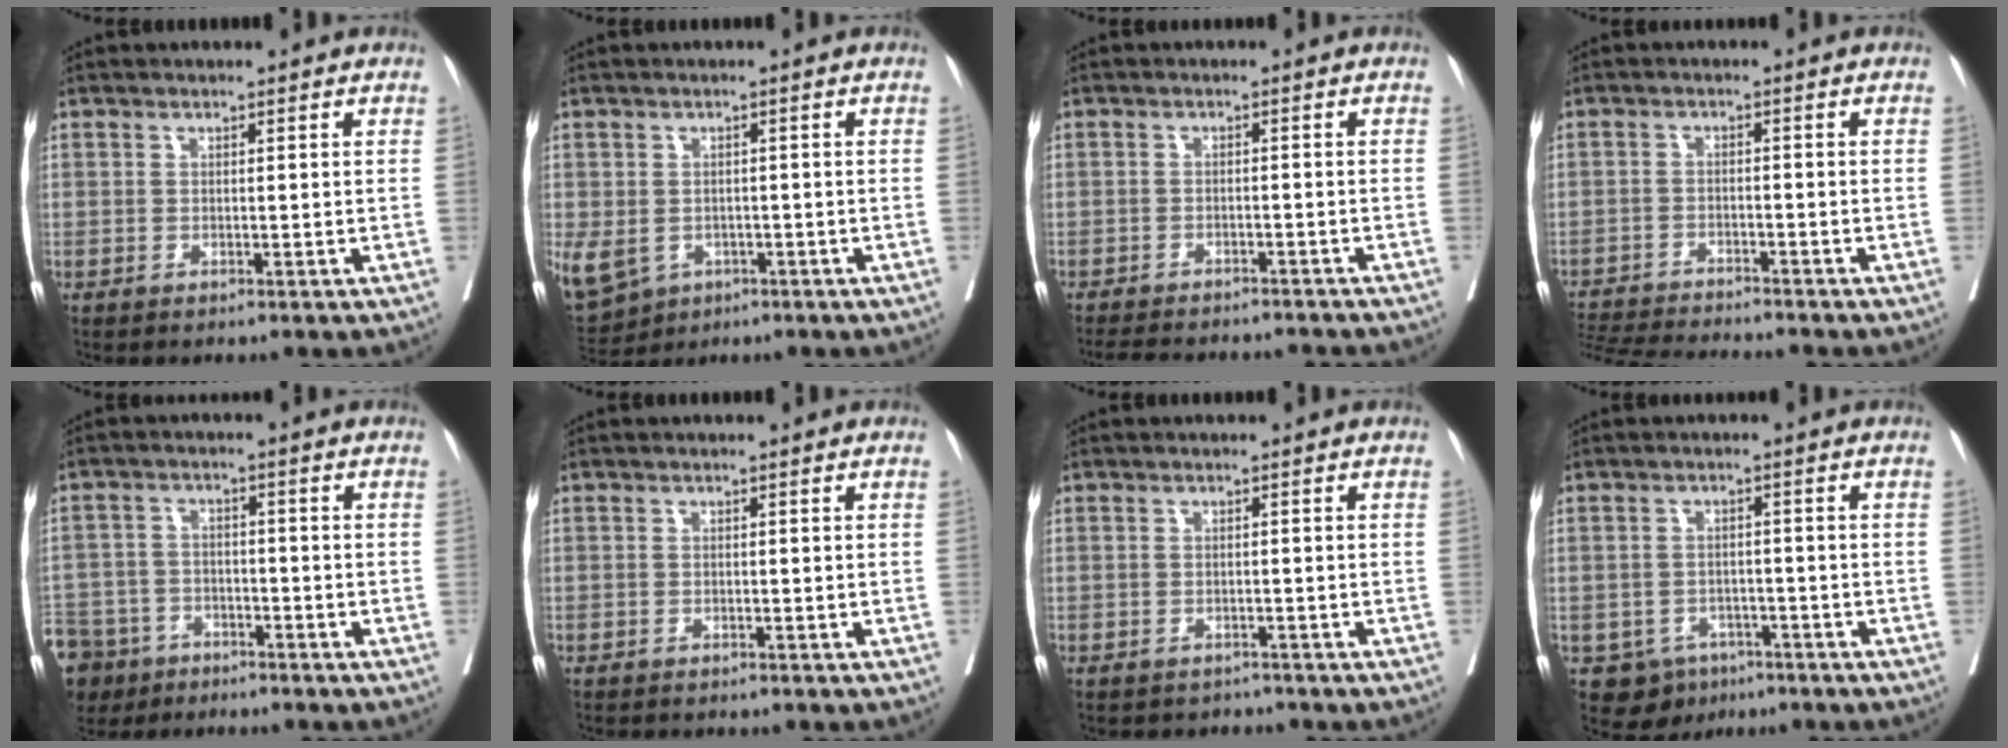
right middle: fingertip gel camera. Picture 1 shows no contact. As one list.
[{"total": 15.4, "force": [-5.8, 12.6, 6.7], "torque": [-0.205, -0.007, -0.072]}, {"total": 12.5, "force": [-11.6, 2.4, 4.2], "torque": [-0.074, -0.006, -0.146]}, {"total": 11.1, "force": [-10.5, 0.0, 3.6], "torque": [-0.054, -0.010, -0.164]}, {"total": 15.4, "force": [-10.0, 10.7, 4.8], "torque": [-0.168, -0.006, -0.161]}, {"total": 2.8, "force": [-2.5, 0.5, 1.1], "torque": [-0.018, -0.005, -0.031]}, {"total": 3.0, "force": [-2.7, 1.0, -0.4], "torque": [0.005, -0.003, -0.042]}, {"total": 4.8, "force": [-2.9, 3.7, 1.1], "torque": [-0.012, 0.007, -0.036]}]